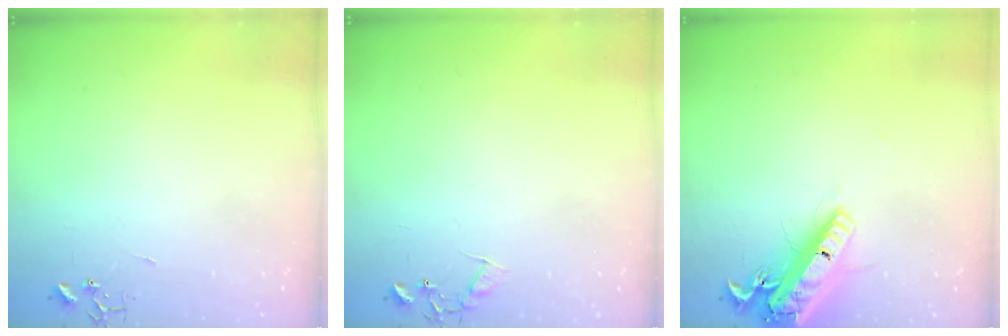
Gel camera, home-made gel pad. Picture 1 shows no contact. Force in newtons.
{"total": 7.1, "press": 7.1, "slide": 0.5}
{"total": 19.5, "press": 19.2, "slide": 3.6}